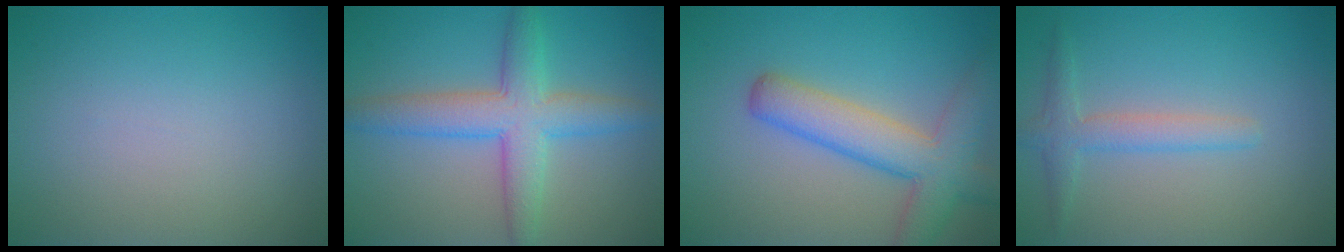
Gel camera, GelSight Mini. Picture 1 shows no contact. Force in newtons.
{"total": 5.6, "press": 5.6, "slide": 0.2}
{"total": 6.2, "press": 6.2, "slide": 0.4}
{"total": 2.4, "press": 2.4, "slide": 0.1}